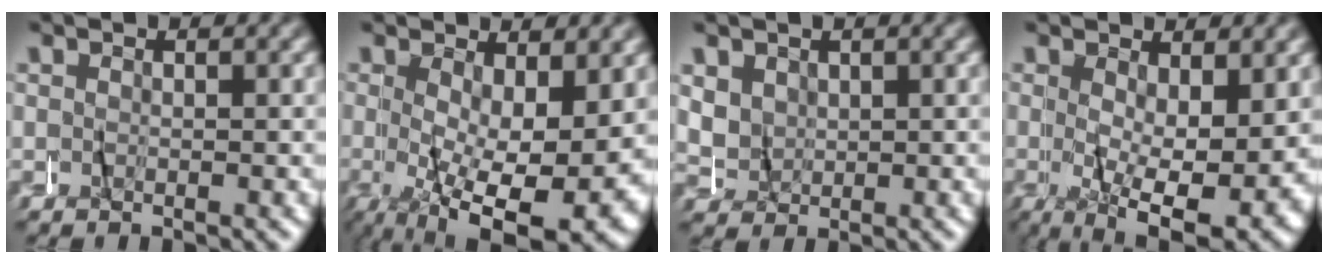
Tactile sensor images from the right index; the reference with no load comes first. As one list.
[{"total": 9.8, "force": [-2.0, 3.5, 9.0], "torque": [-0.129, -0.033, -0.014]}, {"total": 4.1, "force": [0.1, 4.1, 0.7], "torque": [-0.043, -0.009, 0.002]}, {"total": 7.8, "force": [-1.6, 2.9, 7.1], "torque": [-0.097, -0.031, -0.016]}]